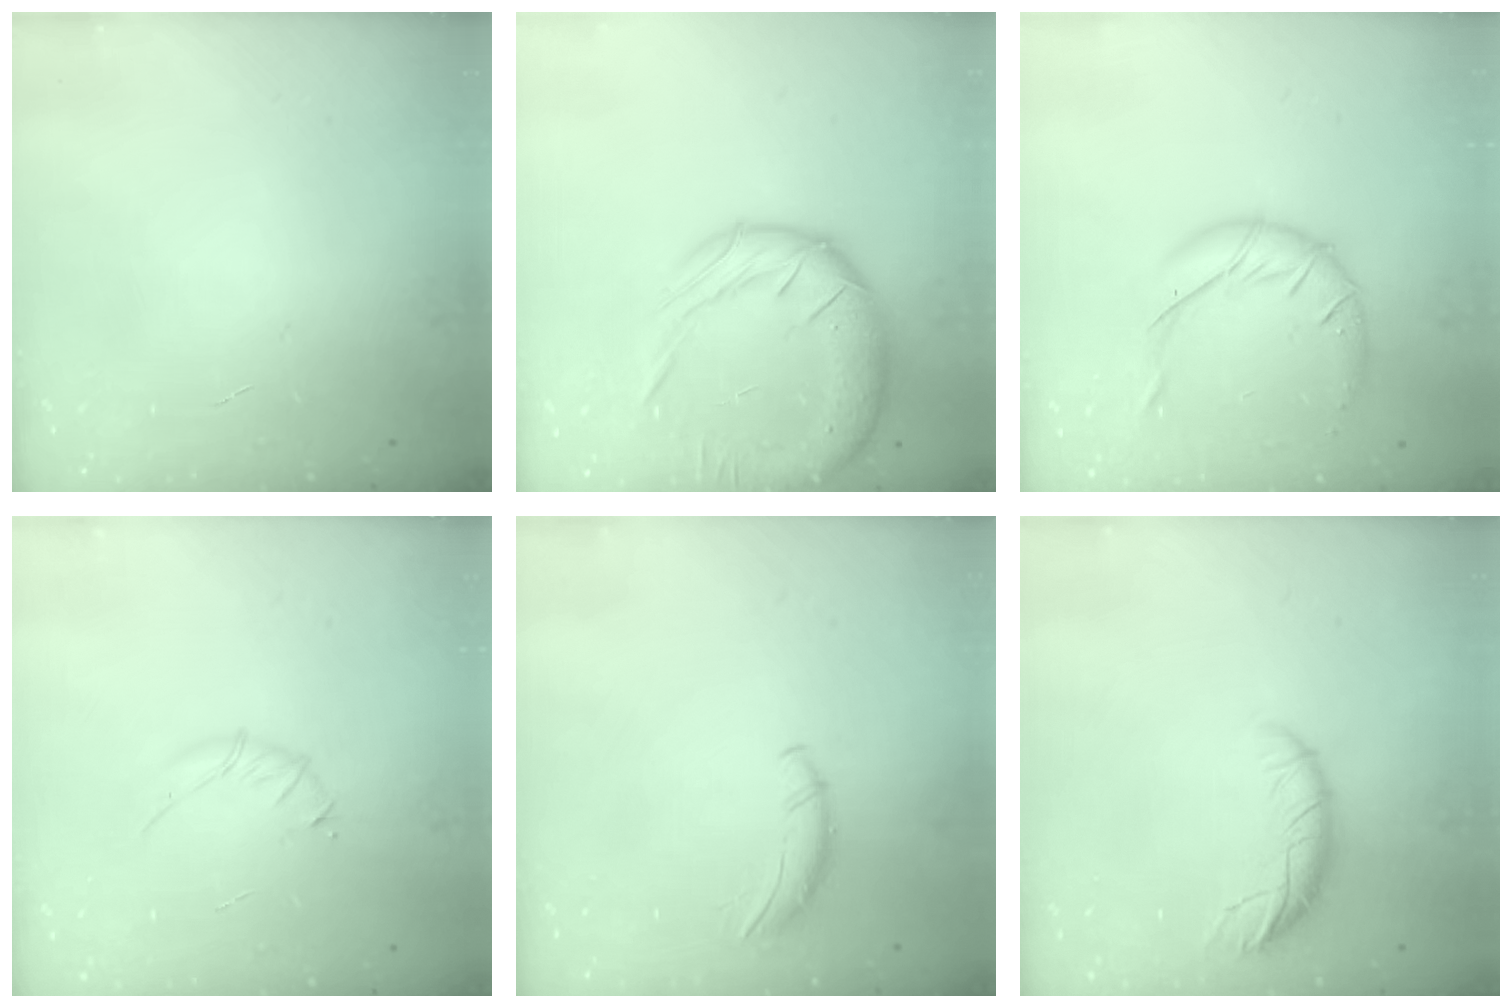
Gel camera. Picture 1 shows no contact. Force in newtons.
{"total": 16.0, "press": 15.7, "slide": 2.9}
{"total": 12.0, "press": 12.0, "slide": 0.7}
{"total": 3.2, "press": 3.1, "slide": 0.9}
{"total": 0.0}
{"total": 8.4, "press": 8.2, "slide": 1.5}